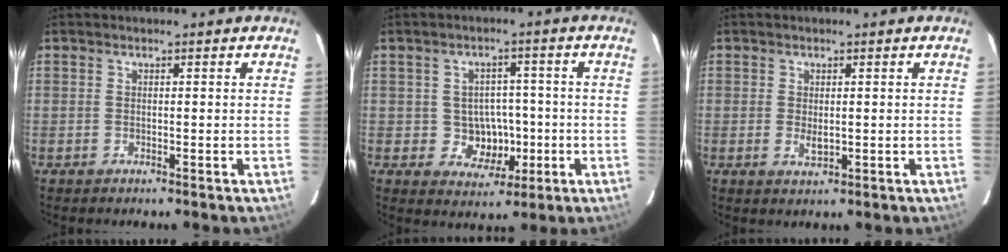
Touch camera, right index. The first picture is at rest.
{"total": 6.3, "force": [-1.2, 5.8, 2.2], "torque": [-0.050, 0.017, 0.000]}
{"total": 2.2, "force": [-0.1, 1.2, 1.8], "torque": [-0.032, -0.004, 0.001]}